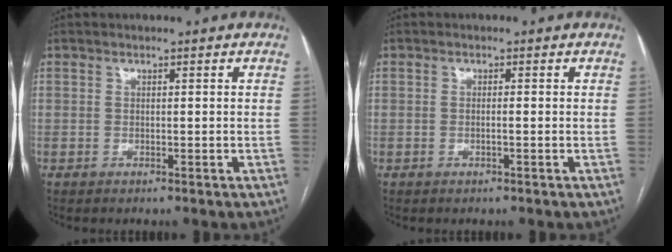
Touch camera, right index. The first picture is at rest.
{"total": 0.8, "force": [-0.2, -0.1, 0.8], "torque": [-0.014, 0.001, -0.003]}